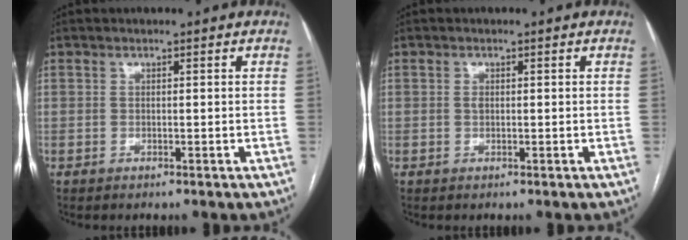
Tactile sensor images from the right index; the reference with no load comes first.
{"total": 0.7, "force": [0.1, 0.5, 0.5], "torque": [-0.011, 0.001, 0.001]}